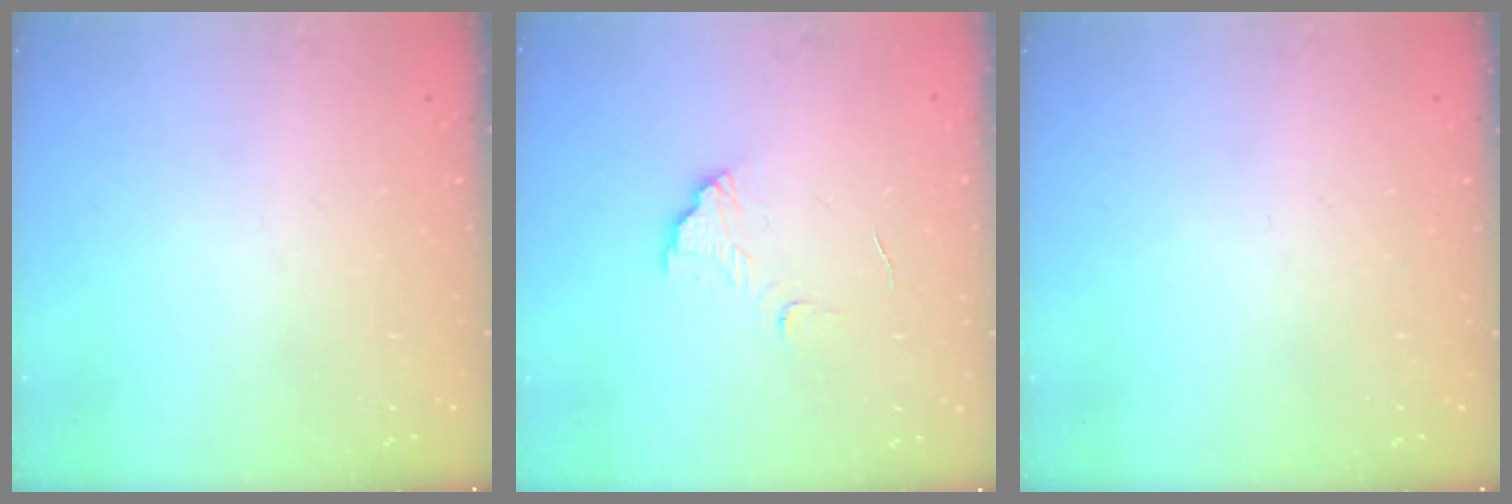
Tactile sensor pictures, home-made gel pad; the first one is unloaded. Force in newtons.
{"total": 7.9, "press": 7.9, "slide": 0.6}
{"total": 0.0}